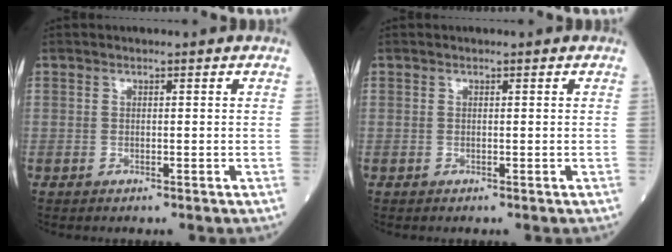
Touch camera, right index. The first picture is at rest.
{"total": 0.0}